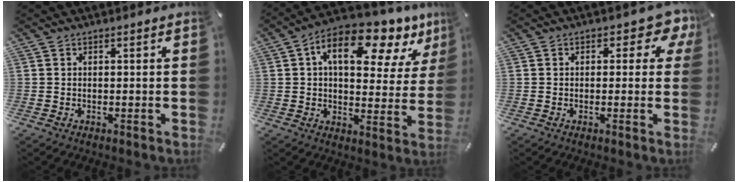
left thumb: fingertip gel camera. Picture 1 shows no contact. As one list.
[{"total": 14.9, "force": [7.9, 7.8, 10.0], "torque": [-0.148, -0.040, 0.130]}, {"total": 5.1, "force": [1.9, 3.1, 3.7], "torque": [-0.038, -0.006, 0.024]}]